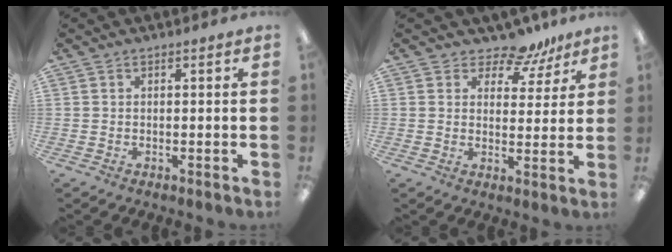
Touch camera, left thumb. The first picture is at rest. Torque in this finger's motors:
{"motor_torque": [-0.03, -0.04, 0.09, -0.02, 0.01]}